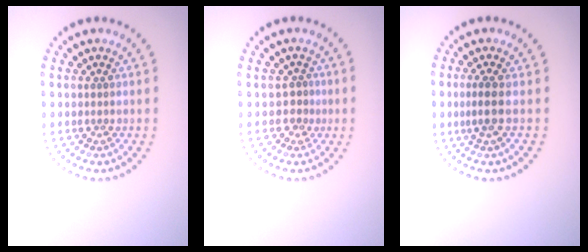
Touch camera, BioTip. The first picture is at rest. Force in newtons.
{"total": 1.3, "press": 1.0, "slide": 0.7}
{"total": 2.0, "press": 1.6, "slide": 1.2}